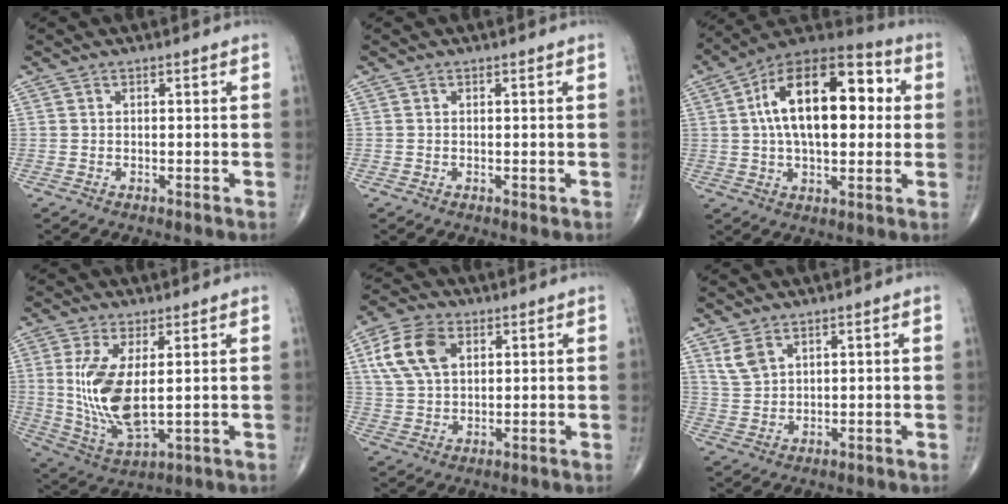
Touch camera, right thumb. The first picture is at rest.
{"total": 0.0}
{"total": 21.6, "force": [3.5, 11.1, 18.2], "torque": [-0.276, 0.026, 0.045]}
{"total": 12.7, "force": [1.5, 5.2, 11.5], "torque": [-0.242, -0.023, 0.044]}
{"total": 10.2, "force": [3.5, 6.4, 7.2], "torque": [-0.136, 0.002, 0.067]}
{"total": 4.1, "force": [2.5, 2.3, 2.3], "torque": [-0.043, -0.008, 0.061]}